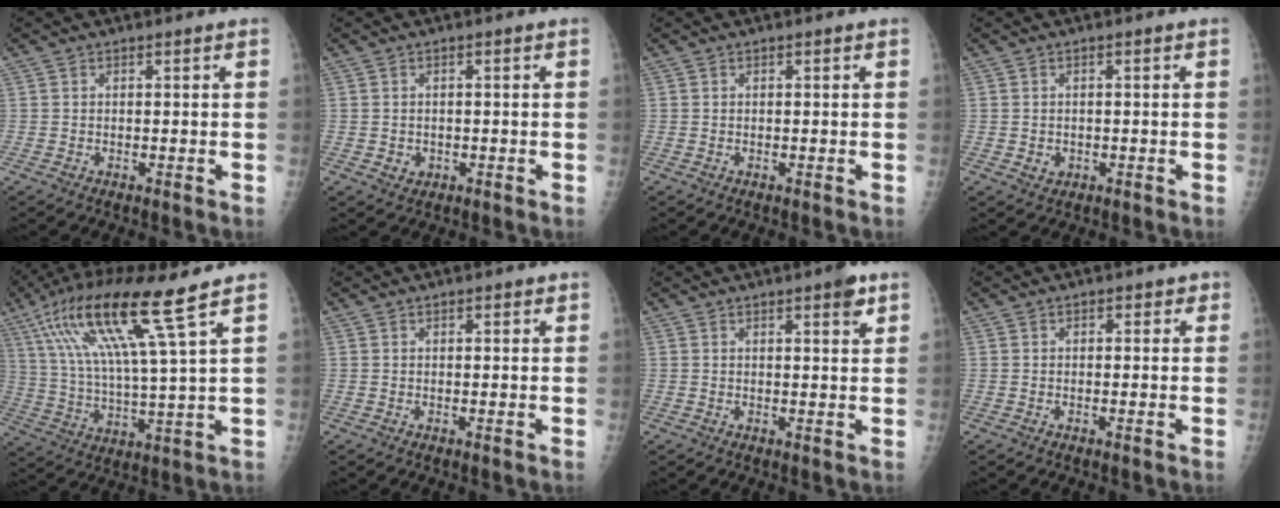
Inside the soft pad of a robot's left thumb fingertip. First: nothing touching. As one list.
[{"total": 1.9, "force": [-0.5, 1.7, 0.7], "torque": [-0.003, 0.002, 0.000]}, {"total": 0.0}, {"total": 1.8, "force": [-0.5, 1.6, 0.7], "torque": [-0.004, 0.002, 0.001]}, {"total": 17.4, "force": [9.4, 0.6, 14.7], "torque": [-0.294, -0.024, 0.173]}, {"total": 0.9, "force": [0.5, 0.4, 0.6], "torque": [-0.005, 0.000, 0.006]}, {"total": 3.2, "force": [1.9, 0.7, 2.5], "torque": [-0.028, -0.009, 0.022]}, {"total": 1.4, "force": [0.4, 1.1, 0.8], "torque": [0.007, 0.004, -0.003]}]